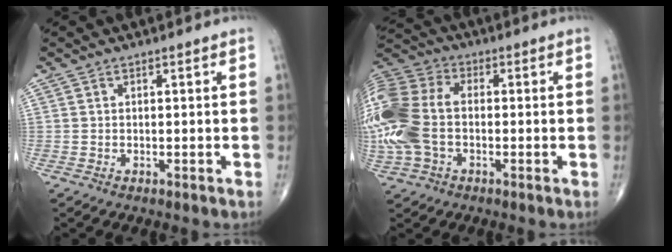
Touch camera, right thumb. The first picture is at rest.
{"total": 17.9, "force": [-1.9, 11.8, 13.4], "torque": [-0.339, 0.023, -0.038]}